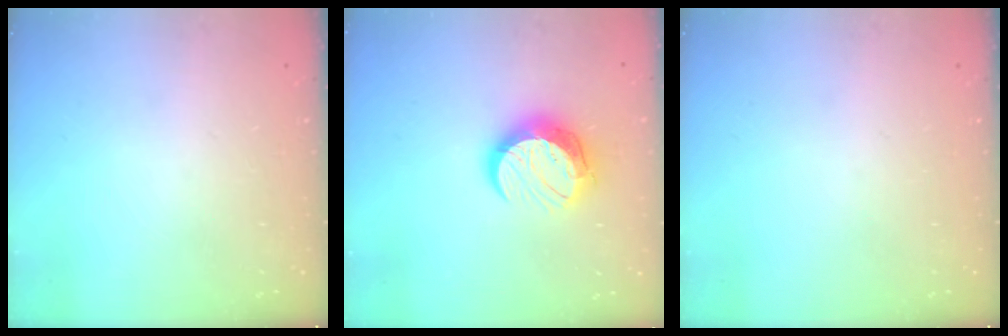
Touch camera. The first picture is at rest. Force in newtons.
{"total": 12.3, "press": 12.3, "slide": 0.9}
{"total": 0.0}